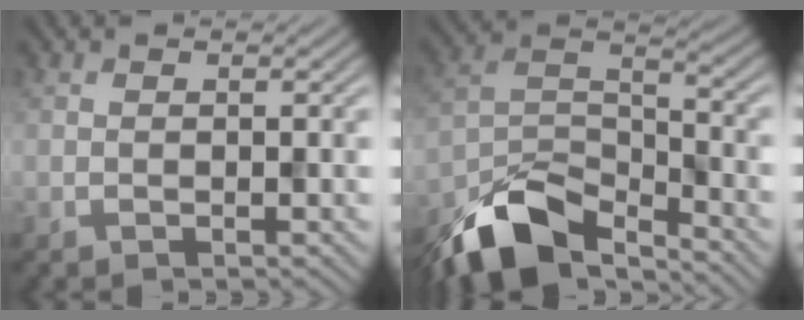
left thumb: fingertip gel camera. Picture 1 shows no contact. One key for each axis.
{"total": 11.7, "fx": -9.0, "fy": 4.4, "fz": 6.1, "tx": -0.120, "ty": -0.007, "tz": -0.183}